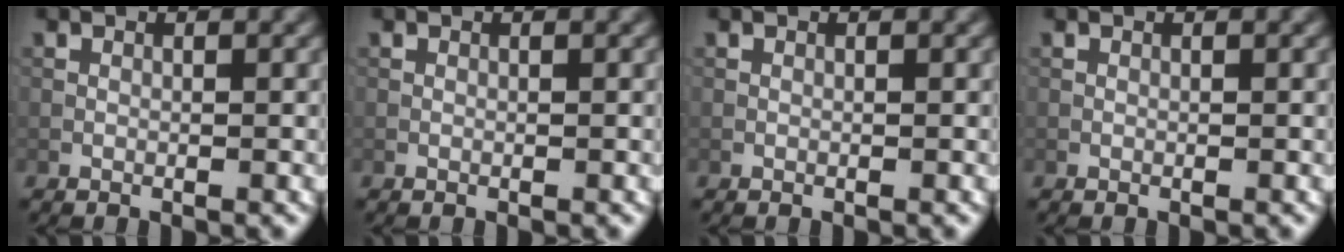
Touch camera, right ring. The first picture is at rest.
{"total": 0.0}
{"total": 0.0}
{"total": 0.0}